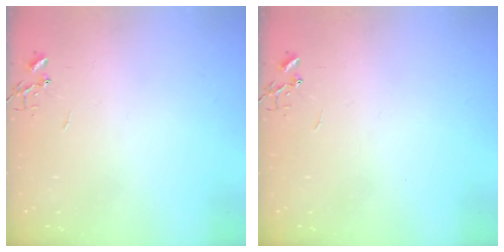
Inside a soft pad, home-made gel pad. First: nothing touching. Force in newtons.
{"total": 0.0}